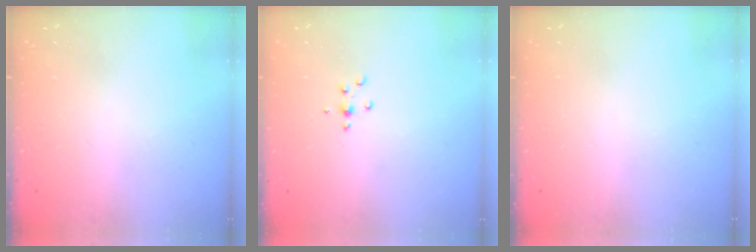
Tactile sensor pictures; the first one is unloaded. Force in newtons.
{"total": 4.4, "press": 4.2, "slide": 1.4}
{"total": 0.0}